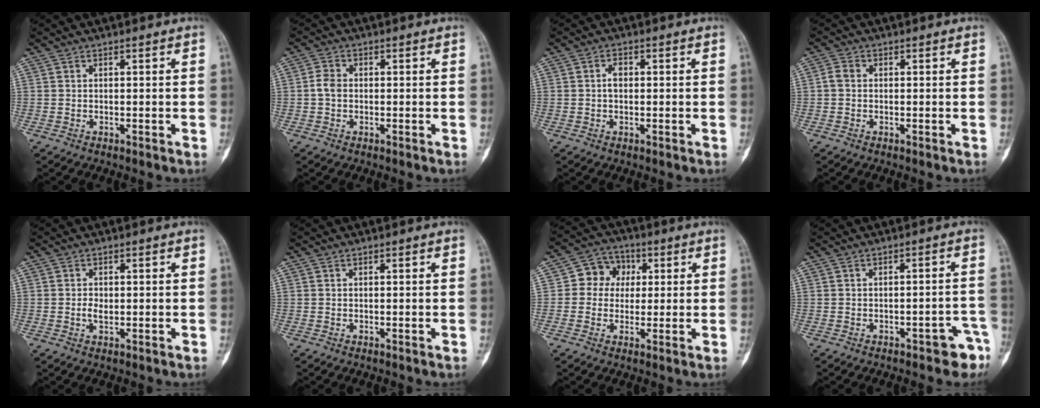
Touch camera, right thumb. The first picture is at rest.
{"total": 2.7, "force": [-0.2, 2.1, 1.7], "torque": [-0.032, 0.006, -0.011]}
{"total": 2.1, "force": [0.0, 1.3, 1.6], "torque": [-0.026, 0.005, -0.002]}
{"total": 1.9, "force": [0.0, 1.5, 1.2], "torque": [-0.020, 0.004, -0.007]}
{"total": 1.9, "force": [-0.1, 1.2, 1.4], "torque": [-0.021, 0.002, -0.002]}
{"total": 0.0}
{"total": 7.3, "force": [1.1, 6.5, 3.2], "torque": [-0.011, 0.010, 0.007]}
{"total": 5.3, "force": [-3.2, 2.4, 3.4], "torque": [-0.019, 0.034, -0.034]}